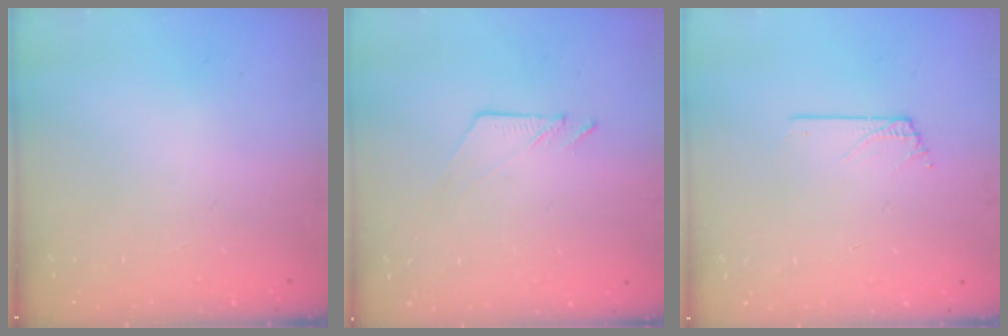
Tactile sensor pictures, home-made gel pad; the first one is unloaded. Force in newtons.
{"total": 5.6, "press": 5.6, "slide": 0.5}
{"total": 0.5, "press": 0.5, "slide": 0.0}